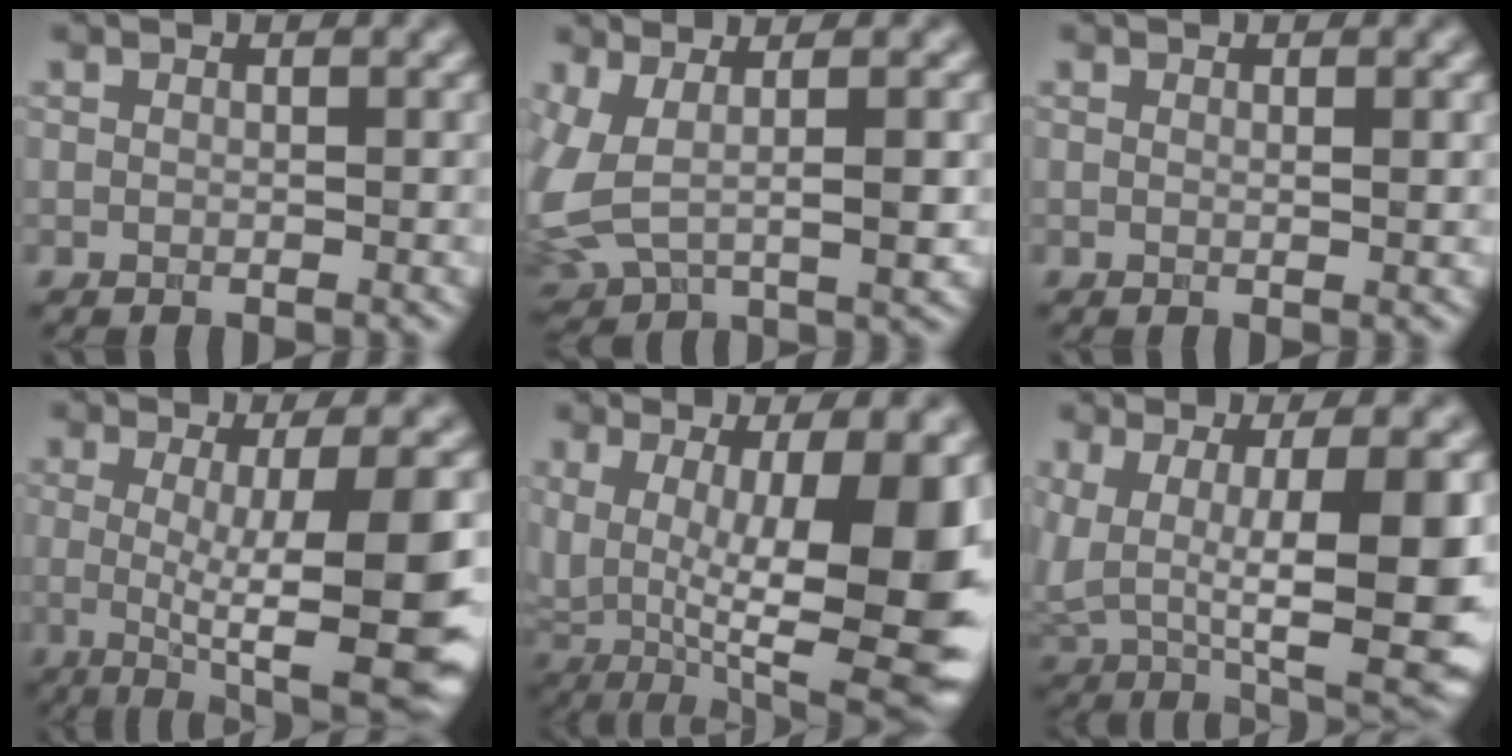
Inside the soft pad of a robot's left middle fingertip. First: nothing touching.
{"total": 6.1, "force": [0.7, 2.7, 5.4], "torque": [-0.124, -0.006, 0.013]}
{"total": 1.1, "force": [0.3, 0.3, 1.0], "torque": [-0.009, 0.002, 0.001]}
{"total": 11.8, "force": [-1.1, 2.7, 11.4], "torque": [-0.152, -0.018, -0.016]}
{"total": 16.2, "force": [0.7, 5.2, 15.3], "torque": [-0.227, -0.015, 0.053]}
{"total": 13.8, "force": [0.3, 6.0, 12.4], "torque": [-0.198, -0.012, 0.025]}